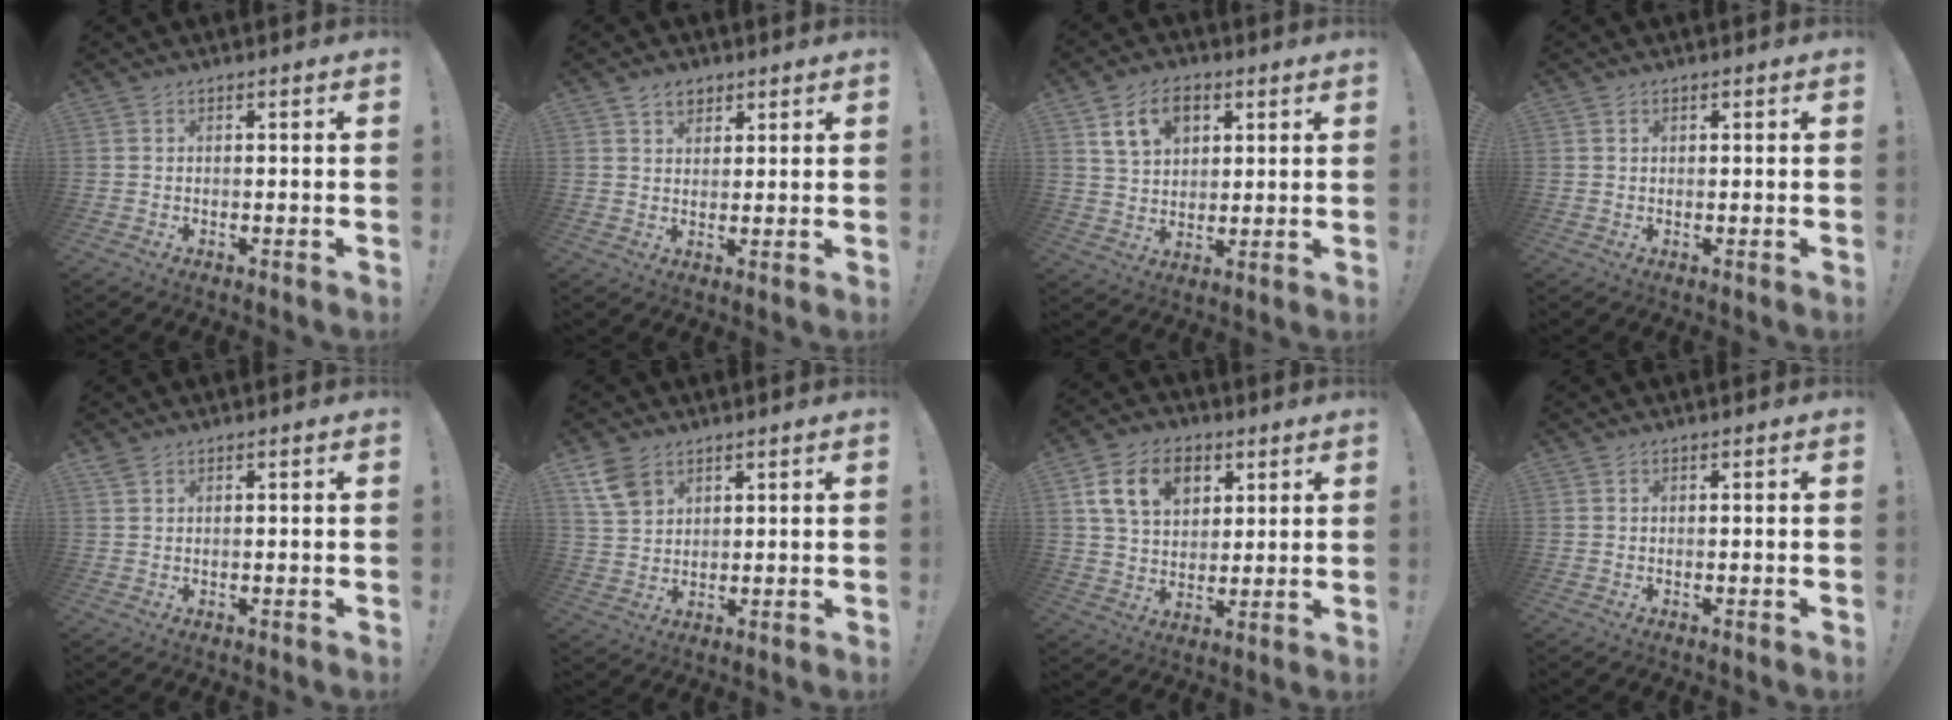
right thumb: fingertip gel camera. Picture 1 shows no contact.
{"total": 4.9, "force": [3.2, 3.4, 1.6], "torque": [-0.014, -0.014, 0.056]}
{"total": 11.4, "force": [5.2, 7.7, 6.5], "torque": [-0.102, -0.006, 0.100]}
{"total": 0.7, "force": [0.3, 0.6, 0.3], "torque": [-0.004, 0.001, 0.005]}
{"total": 1.4, "force": [1.1, 0.5, 0.8], "torque": [-0.013, -0.002, 0.020]}
{"total": 8.0, "force": [4.8, 5.2, 3.7], "torque": [-0.062, -0.018, 0.099]}
{"total": 14.1, "force": [6.1, 10.1, 7.8], "torque": [-0.121, -0.015, 0.118]}
{"total": 0.0}